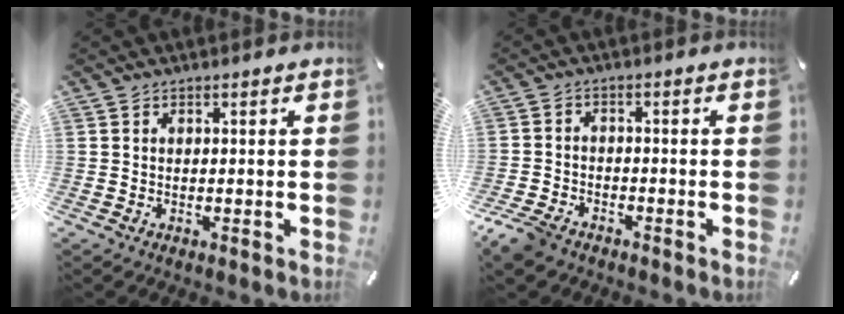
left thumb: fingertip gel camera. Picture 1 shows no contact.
{"total": 5.2, "force": [-4.1, 2.6, 2.1], "torque": [-0.063, 0.008, -0.083]}